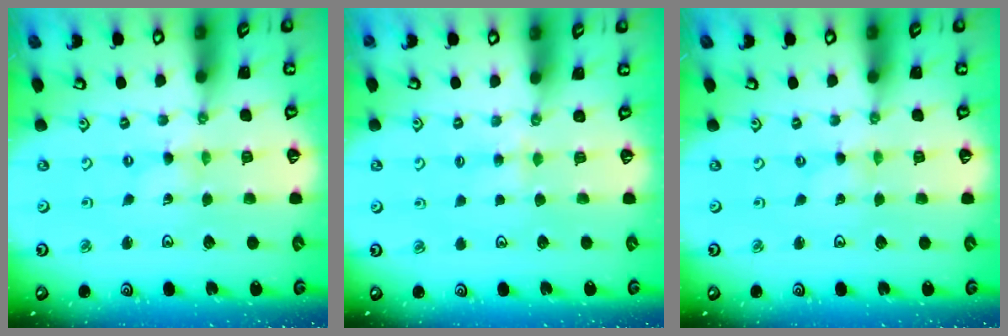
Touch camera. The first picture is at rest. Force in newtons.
{"total": 3.5, "press": 3.5, "slide": 0.4}
{"total": 0.0}